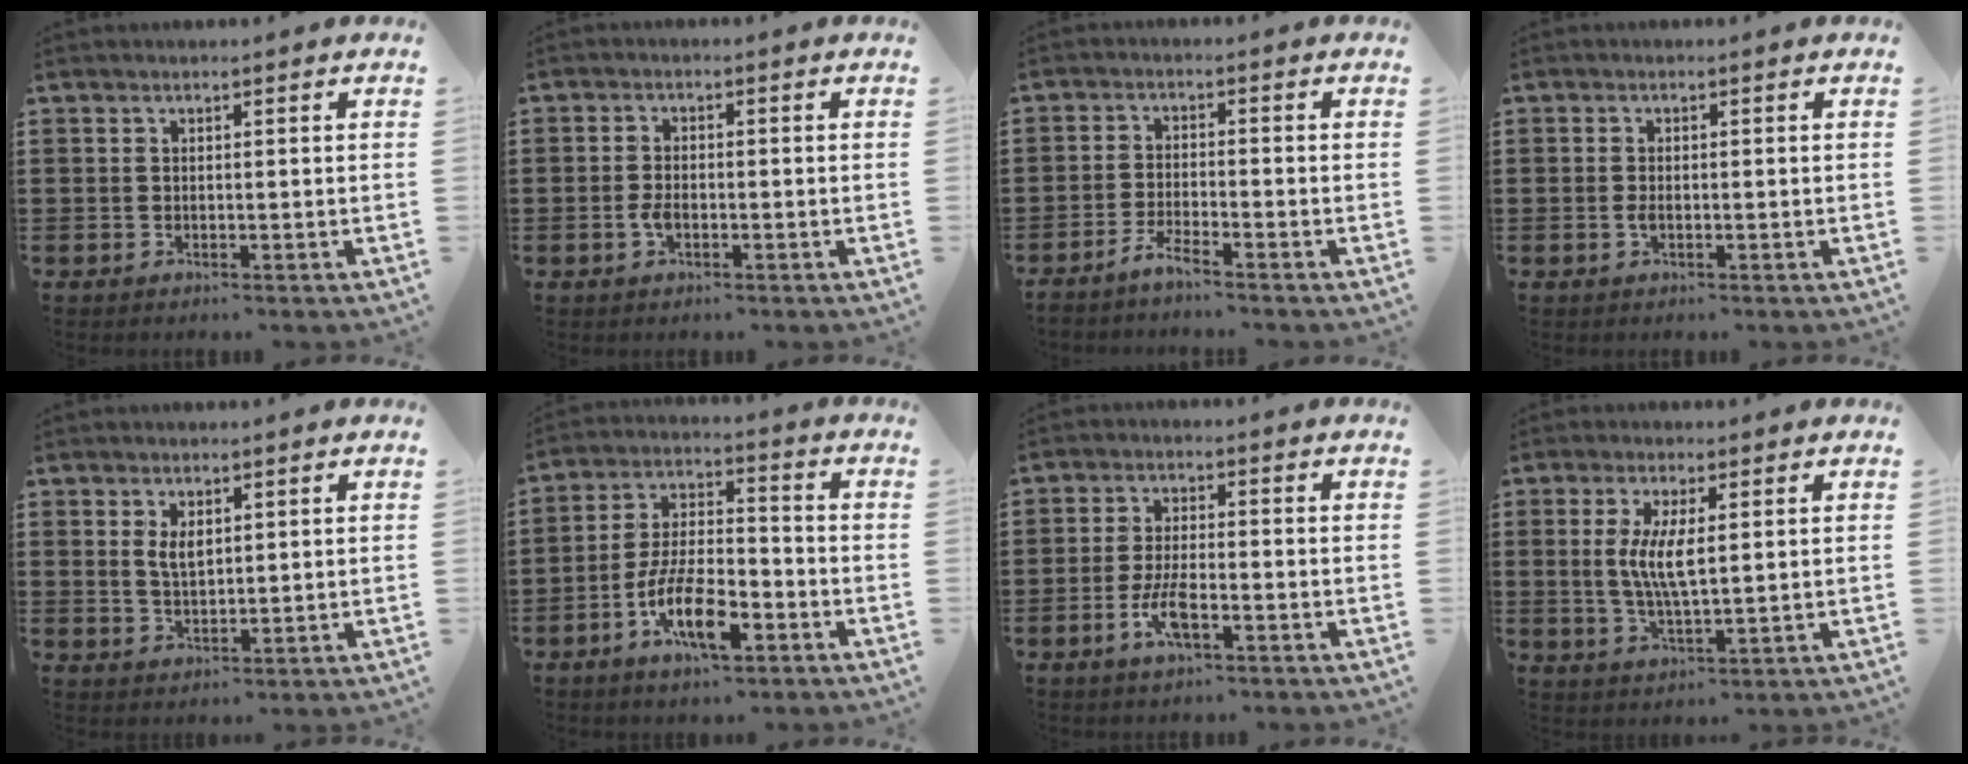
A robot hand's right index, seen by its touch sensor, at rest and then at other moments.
{"total": 2.4, "force": [-0.8, 1.4, 1.8], "torque": [-0.042, -0.002, -0.017]}
{"total": 2.7, "force": [-2.5, -0.3, 1.0], "torque": [-0.033, -0.002, -0.052]}
{"total": 1.1, "force": [-0.4, 0.7, 0.8], "torque": [-0.018, -0.002, -0.006]}
{"total": 3.0, "force": [1.2, 1.5, 2.3], "torque": [-0.041, 0.001, 0.020]}
{"total": 10.6, "force": [-5.0, 4.1, 8.4], "torque": [-0.180, 0.002, -0.093]}
{"total": 5.5, "force": [-2.3, 1.7, 4.7], "torque": [-0.104, -0.005, -0.047]}
{"total": 5.9, "force": [0.8, 1.8, 5.5], "torque": [-0.116, 0.002, 0.011]}